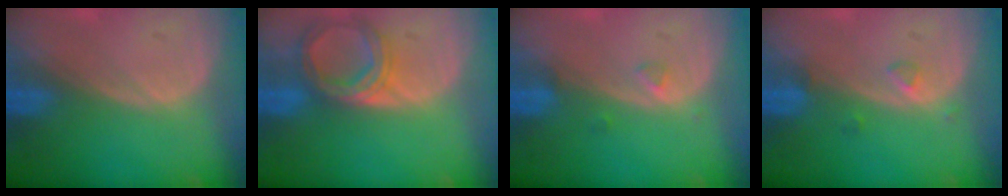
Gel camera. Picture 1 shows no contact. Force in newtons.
{"total": 6.7, "press": 6.2, "slide": 2.7}
{"total": 1.2, "press": 1.2, "slide": 0.1}
{"total": 1.5, "press": 1.5, "slide": 0.1}